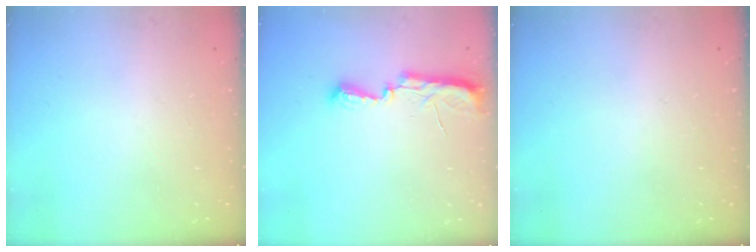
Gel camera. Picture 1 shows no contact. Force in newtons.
{"total": 7.6, "press": 7.6, "slide": 0.7}
{"total": 0.0}